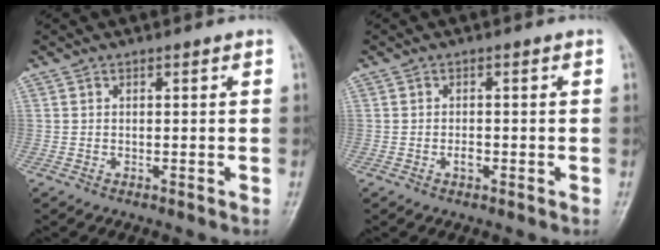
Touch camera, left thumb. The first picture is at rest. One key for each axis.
{"total": 1.5, "fx": -0.5, "fy": 0.9, "fz": 1.1, "tx": -0.016, "ty": 0.003, "tz": -0.010}